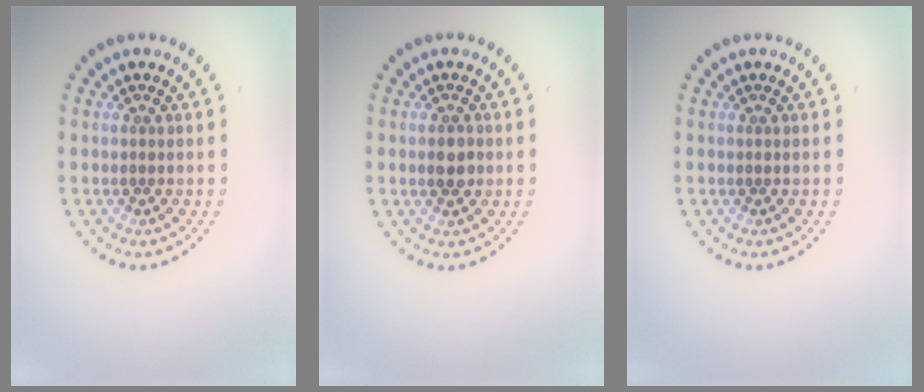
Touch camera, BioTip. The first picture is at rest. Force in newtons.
{"total": 1.8, "press": 1.8, "slide": 0.2}
{"total": 0.0}